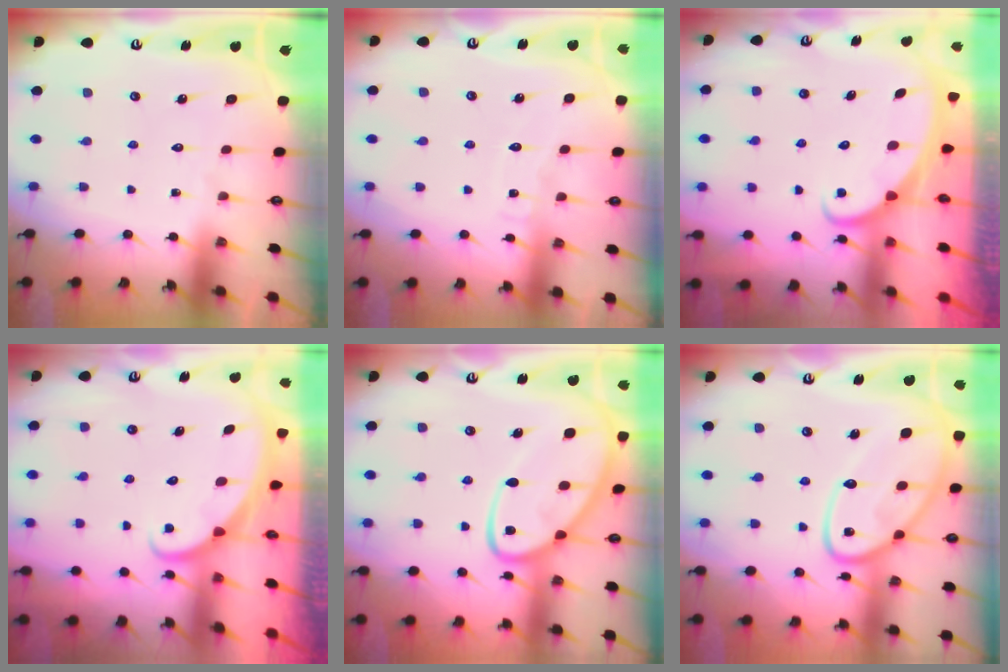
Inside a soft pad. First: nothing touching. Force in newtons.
{"total": 4.7, "press": 4.7, "slide": 0.3}
{"total": 2.3, "press": 2.3, "slide": 0.1}
{"total": 2.0, "press": 2.0, "slide": 0.1}
{"total": 13.4, "press": 13.4, "slide": 1.2}
{"total": 15.1, "press": 15.1, "slide": 1.4}